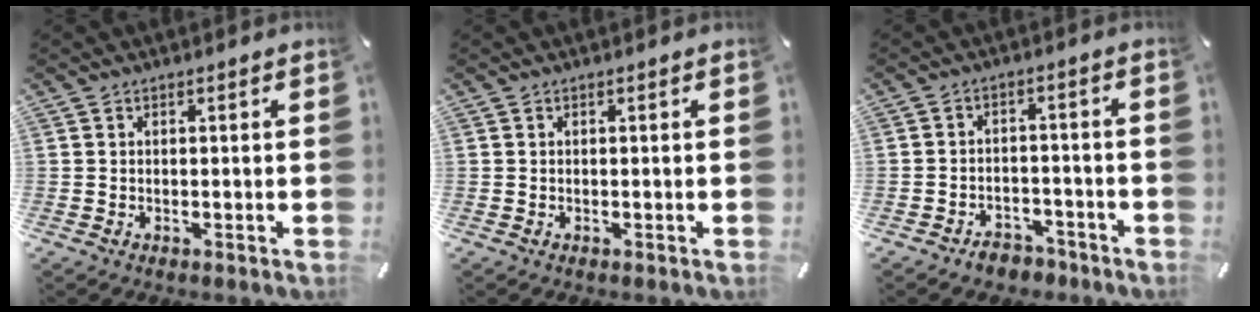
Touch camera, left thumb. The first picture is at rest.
{"total": 0.0}
{"total": 4.7, "force": [-3.5, 2.8, 1.5], "torque": [-0.025, 0.020, -0.064]}